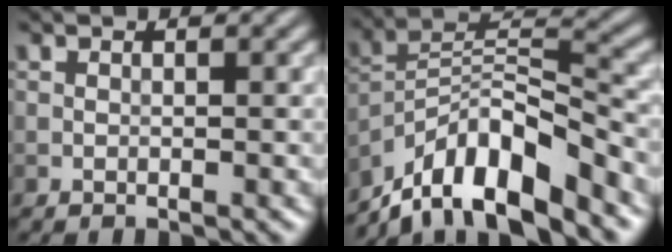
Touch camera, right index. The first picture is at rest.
{"total": 11.0, "force": [-8.4, 3.3, 6.3], "torque": [-0.098, 0.009, -0.160]}